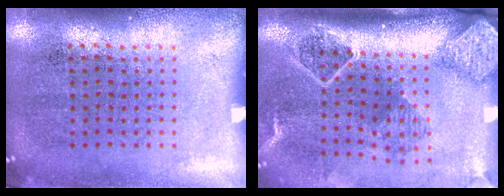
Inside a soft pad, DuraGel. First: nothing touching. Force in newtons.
{"total": 2.7, "press": 2.0, "slide": 1.9}